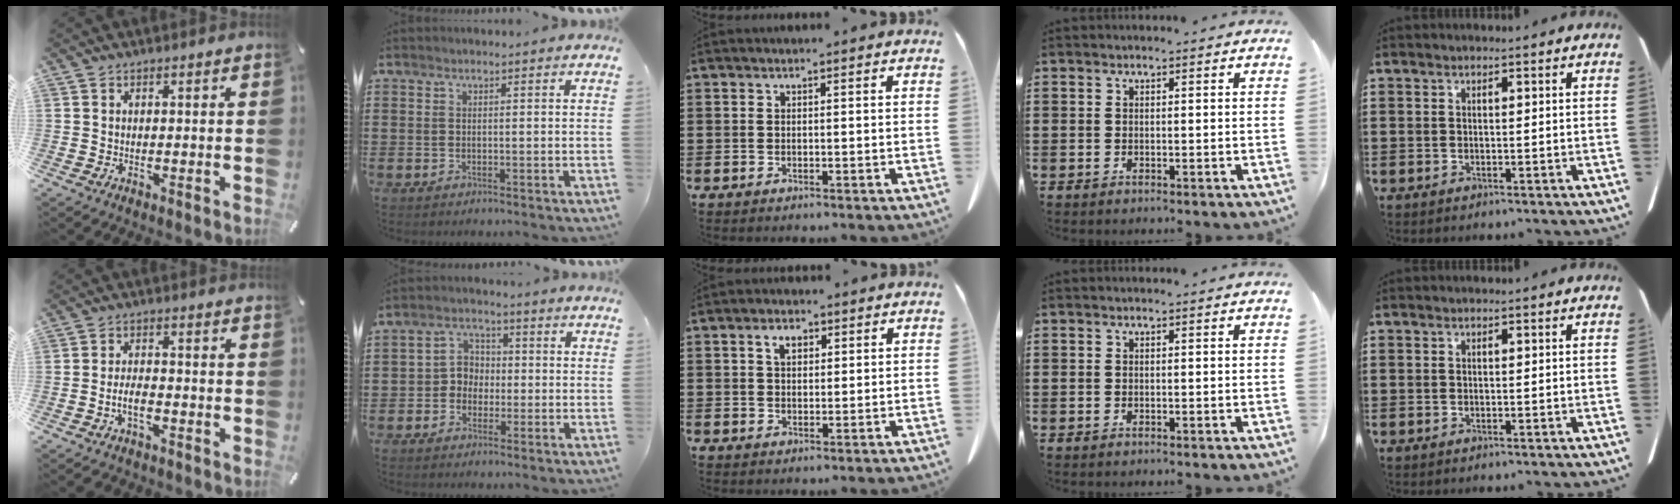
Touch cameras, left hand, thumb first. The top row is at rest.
{"thumb": {"total": 4.6, "force": [-2.4, 2.2, 3.3], "torque": [-0.059, 0.015, -0.043]}, "index": {"total": 4.2, "force": [-1.2, 3.8, 1.4], "torque": [-0.041, 0.013, -0.029]}, "middle": {"total": 2.9, "force": [1.4, 1.7, 1.9], "torque": [-0.027, 0.001, 0.021]}}